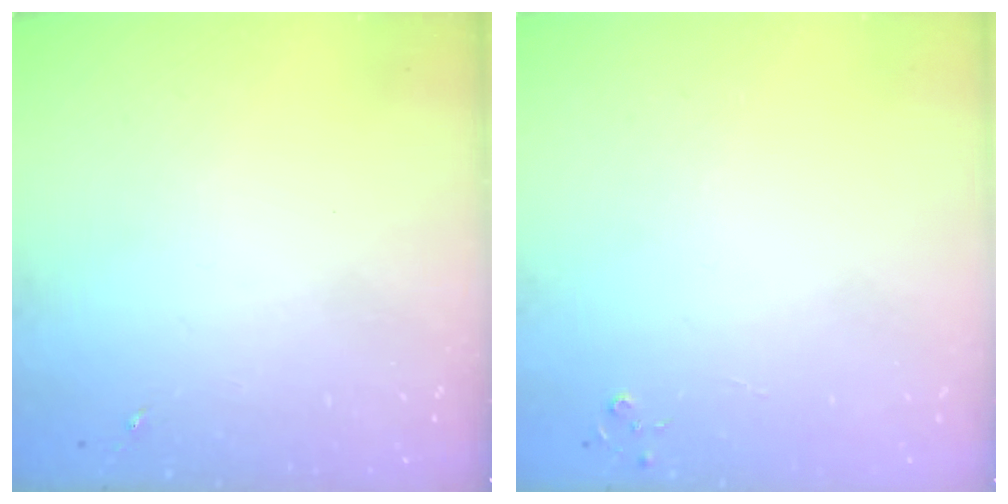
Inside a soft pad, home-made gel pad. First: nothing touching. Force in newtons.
{"total": 2.8, "press": 2.8, "slide": 0.3}